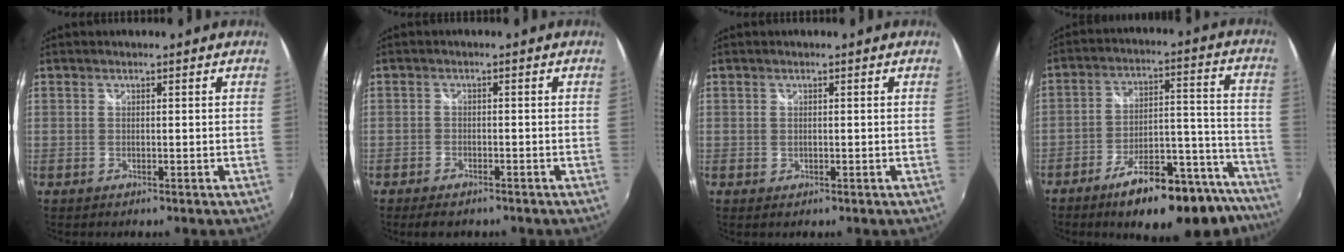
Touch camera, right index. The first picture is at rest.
{"total": 4.3, "force": [-3.4, 2.0, 1.8], "torque": [-0.052, -0.008, -0.054]}
{"total": 0.7, "force": [0.1, 0.6, 0.4], "torque": [-0.005, -0.001, 0.002]}
{"total": 22.8, "force": [-18.8, 6.3, 11.2], "torque": [-0.149, 0.030, -0.250]}